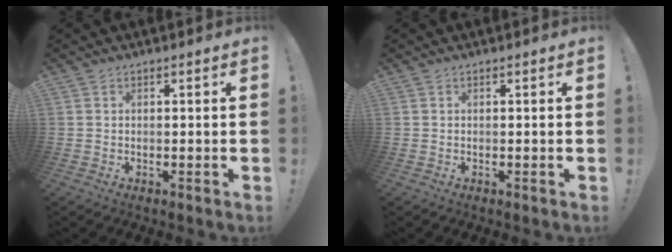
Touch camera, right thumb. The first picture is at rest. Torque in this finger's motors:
{"motor_torque": [-0.01, 0.00, 0.00, 0.00, 0.00]}